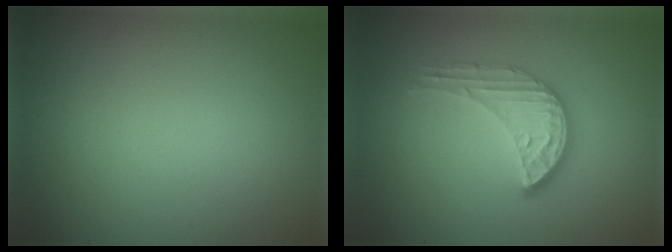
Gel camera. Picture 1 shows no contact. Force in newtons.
{"total": 3.2, "press": 3.1, "slide": 1.0}